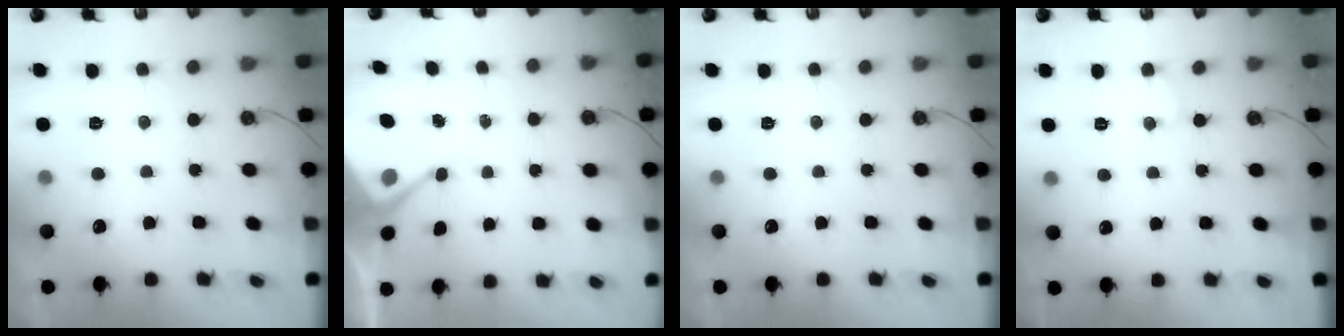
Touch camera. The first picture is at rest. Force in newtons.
{"total": 5.1, "press": 5.1, "slide": 0.6}
{"total": 0.0}
{"total": 4.2, "press": 4.1, "slide": 0.7}